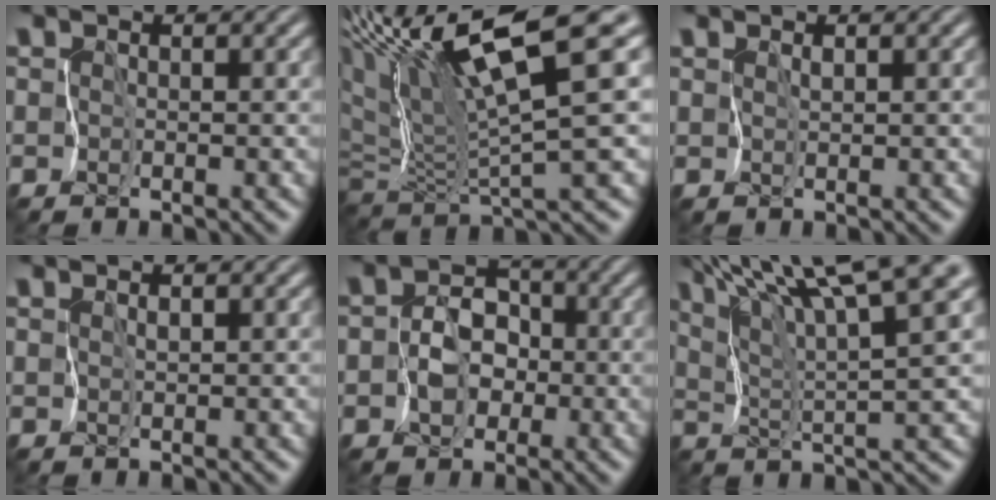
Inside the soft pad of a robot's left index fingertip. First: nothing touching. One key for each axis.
{"total": 11.5, "fx": 4.8, "fy": 1.6, "fz": 10.3, "tx": -0.183, "ty": 0.022, "tz": 0.084}
{"total": 0.8, "fx": 0.7, "fy": 0.1, "fz": 0.4, "tx": -0.010, "ty": -0.003, "tz": 0.017}
{"total": 0.8, "fx": 0.4, "fy": 0.3, "fz": 0.6, "tx": -0.010, "ty": -0.002, "tz": 0.013}
{"total": 3.5, "fx": -1.4, "fy": 2.9, "fz": 1.6, "tx": -0.015, "ty": 0.001, "tz": -0.030}
{"total": 11.4, "fx": 7.8, "fy": 2.0, "fz": 8.1, "tx": -0.134, "ty": 0.023, "tz": 0.103}